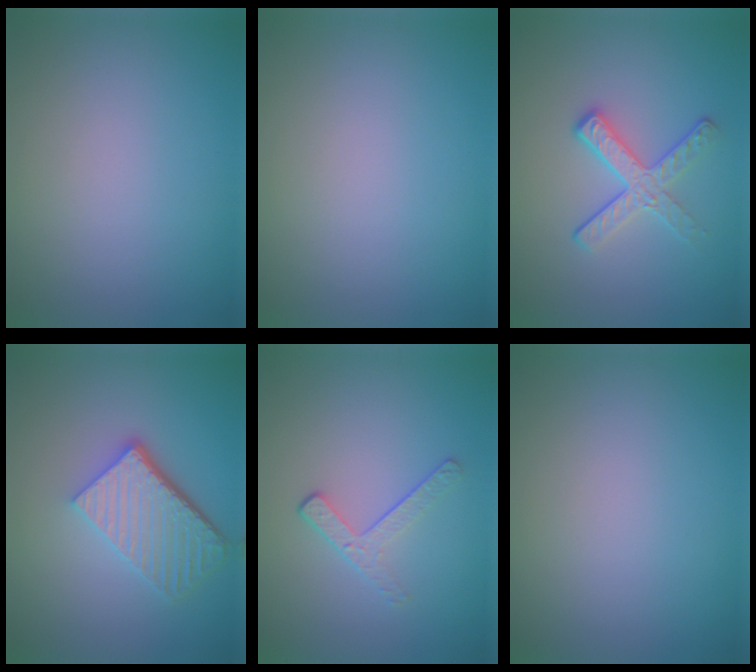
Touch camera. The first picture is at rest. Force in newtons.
{"total": 0.0}
{"total": 3.0, "press": 2.6, "slide": 1.6}
{"total": 5.4, "press": 3.8, "slide": 3.8}
{"total": 1.8, "press": 1.1, "slide": 1.4}
{"total": 0.0}